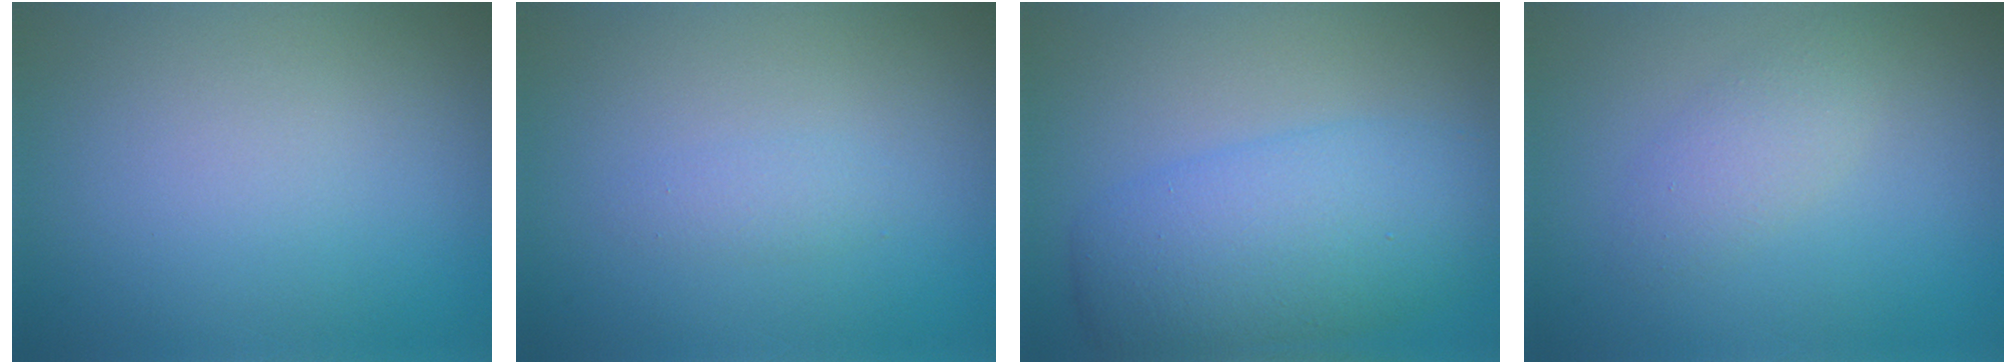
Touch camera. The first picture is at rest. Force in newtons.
{"total": 0.9, "press": 0.9, "slide": 0.0}
{"total": 6.6, "press": 6.6, "slide": 0.1}
{"total": 2.1, "press": 2.1, "slide": 0.1}